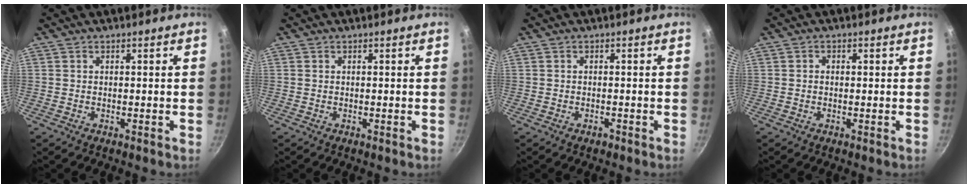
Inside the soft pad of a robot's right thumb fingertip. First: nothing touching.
{"total": 0.0}
{"total": 0.9, "force": [-0.6, 0.5, 0.4], "torque": [-0.007, 0.004, -0.009]}
{"total": 1.0, "force": [0.0, 0.8, 0.6], "torque": [-0.009, 0.005, -0.001]}